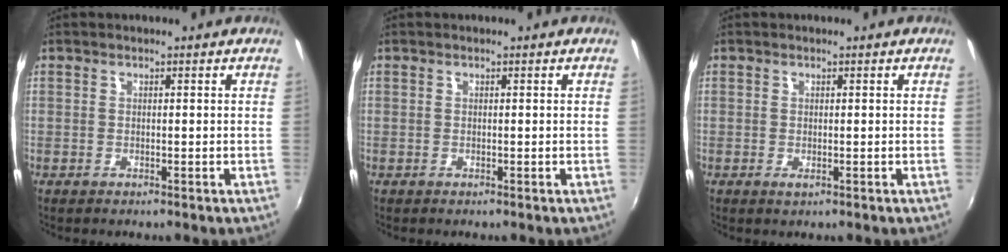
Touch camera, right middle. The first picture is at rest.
{"total": 0.0}
{"total": 0.6, "force": [0.0, 0.1, 0.6], "torque": [-0.010, -0.001, 0.002]}